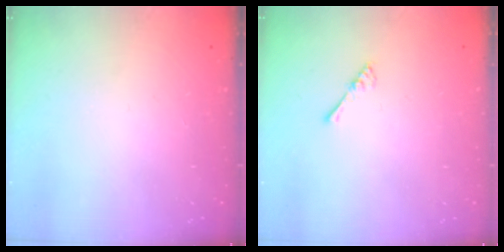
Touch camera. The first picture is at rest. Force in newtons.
{"total": 2.4, "press": 2.4, "slide": 0.5}